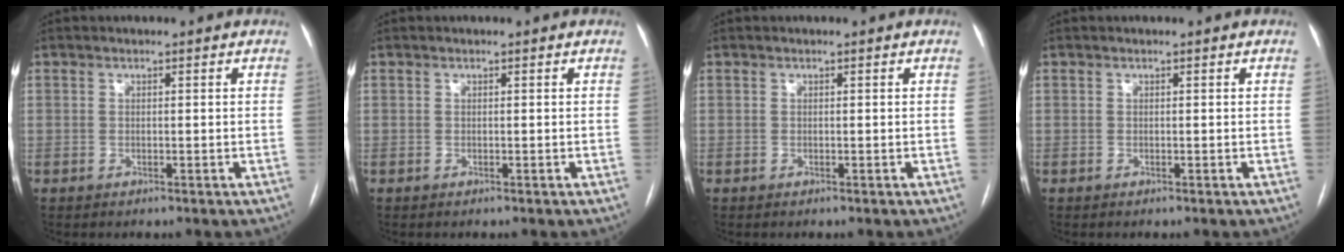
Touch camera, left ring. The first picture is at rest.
{"total": 0.0}
{"total": 0.0}
{"total": 0.0}